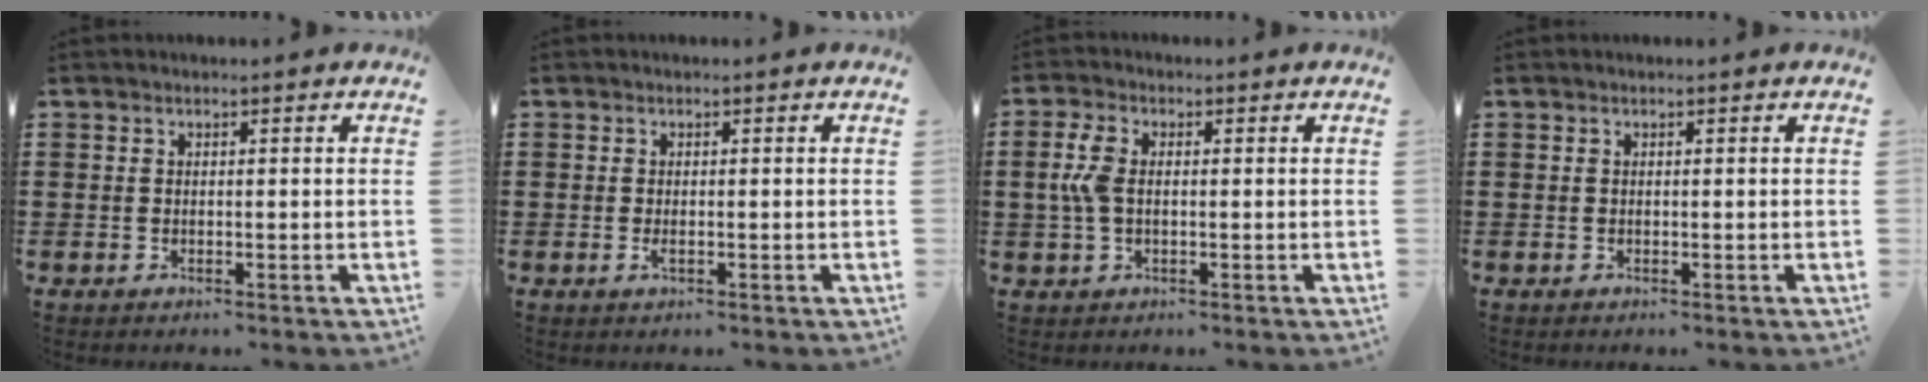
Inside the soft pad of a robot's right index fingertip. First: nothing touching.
{"total": 1.1, "force": [-0.4, 0.4, 1.0], "torque": [-0.026, -0.008, -0.008]}
{"total": 4.7, "force": [0.1, 2.7, 3.9], "torque": [-0.107, -0.001, -0.008]}
{"total": 0.0}